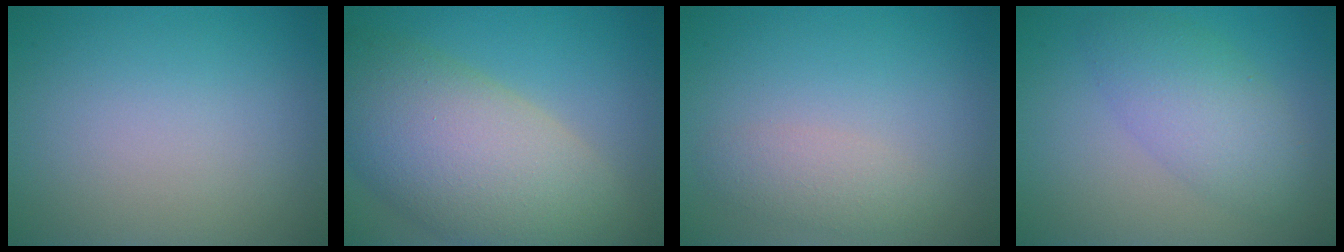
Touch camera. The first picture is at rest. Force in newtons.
{"total": 11.5, "press": 11.4, "slide": 1.0}
{"total": 1.9, "press": 1.9, "slide": 0.0}
{"total": 4.5, "press": 4.5, "slide": 0.1}